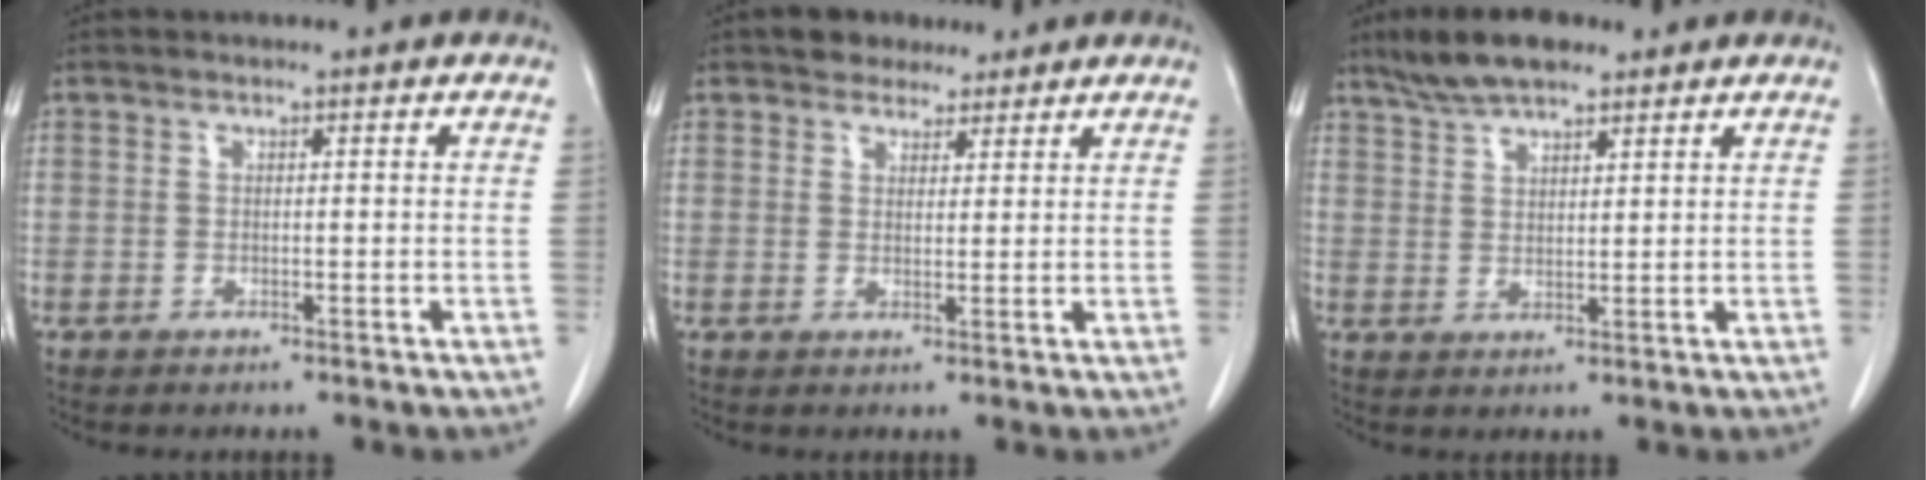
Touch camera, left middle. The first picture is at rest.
{"total": 3.8, "force": [3.0, 2.2, 0.7], "torque": [-0.011, 0.012, 0.048]}
{"total": 7.3, "force": [5.7, 2.1, 3.9], "torque": [-0.079, 0.015, 0.106]}